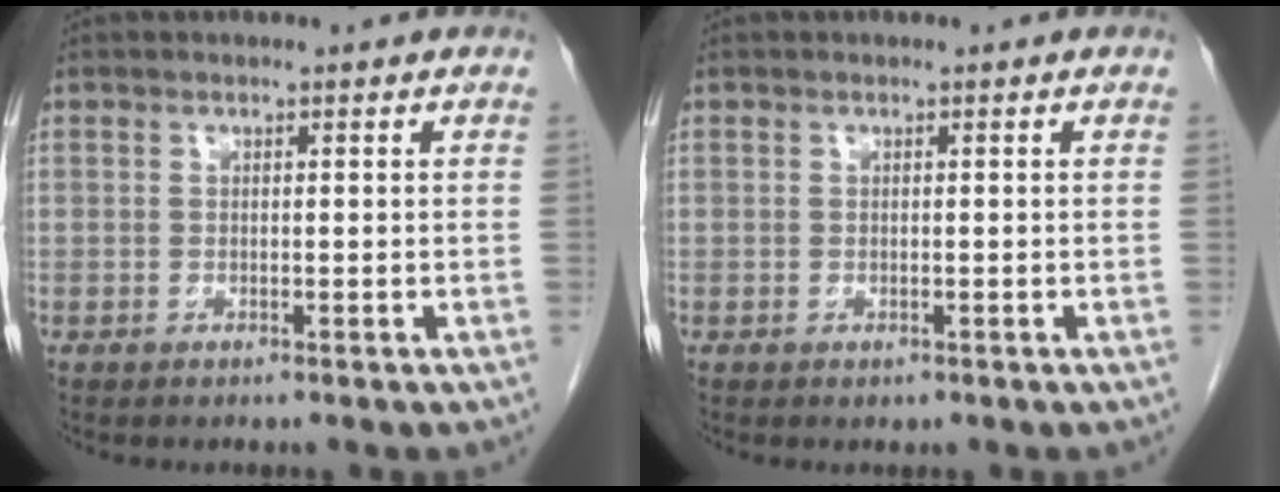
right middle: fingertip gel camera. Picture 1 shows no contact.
{"total": 0.0}